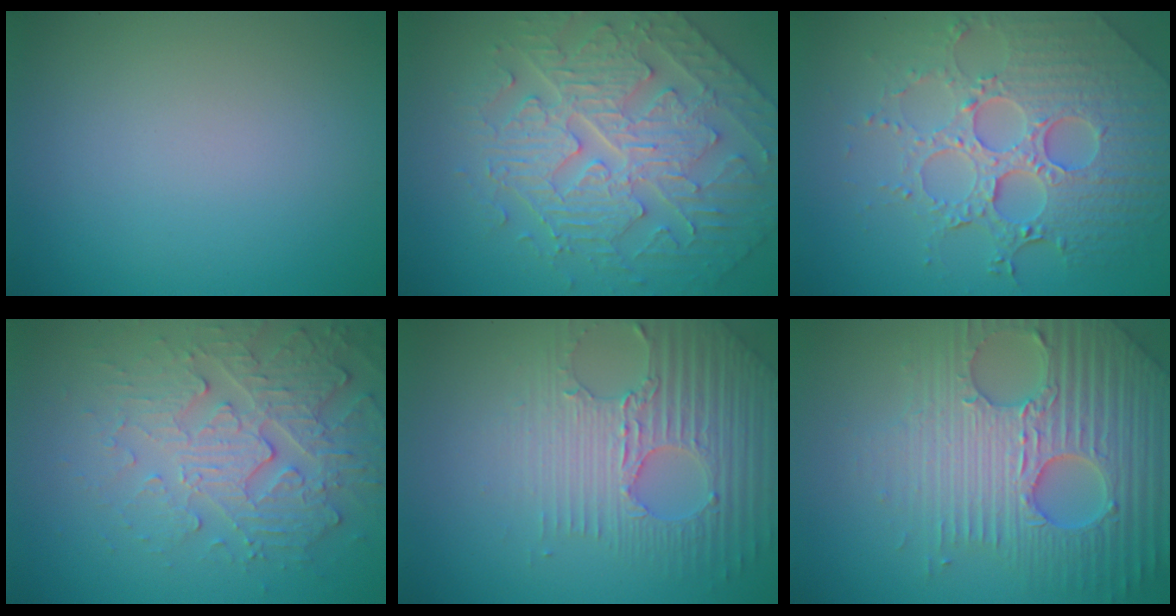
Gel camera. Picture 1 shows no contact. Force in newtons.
{"total": 5.5, "press": 5.2, "slide": 1.8}
{"total": 7.9, "press": 5.8, "slide": 5.4}
{"total": 4.4, "press": 4.4, "slide": 0.5}
{"total": 4.7, "press": 4.3, "slide": 2.0}
{"total": 7.3, "press": 7.0, "slide": 1.8}